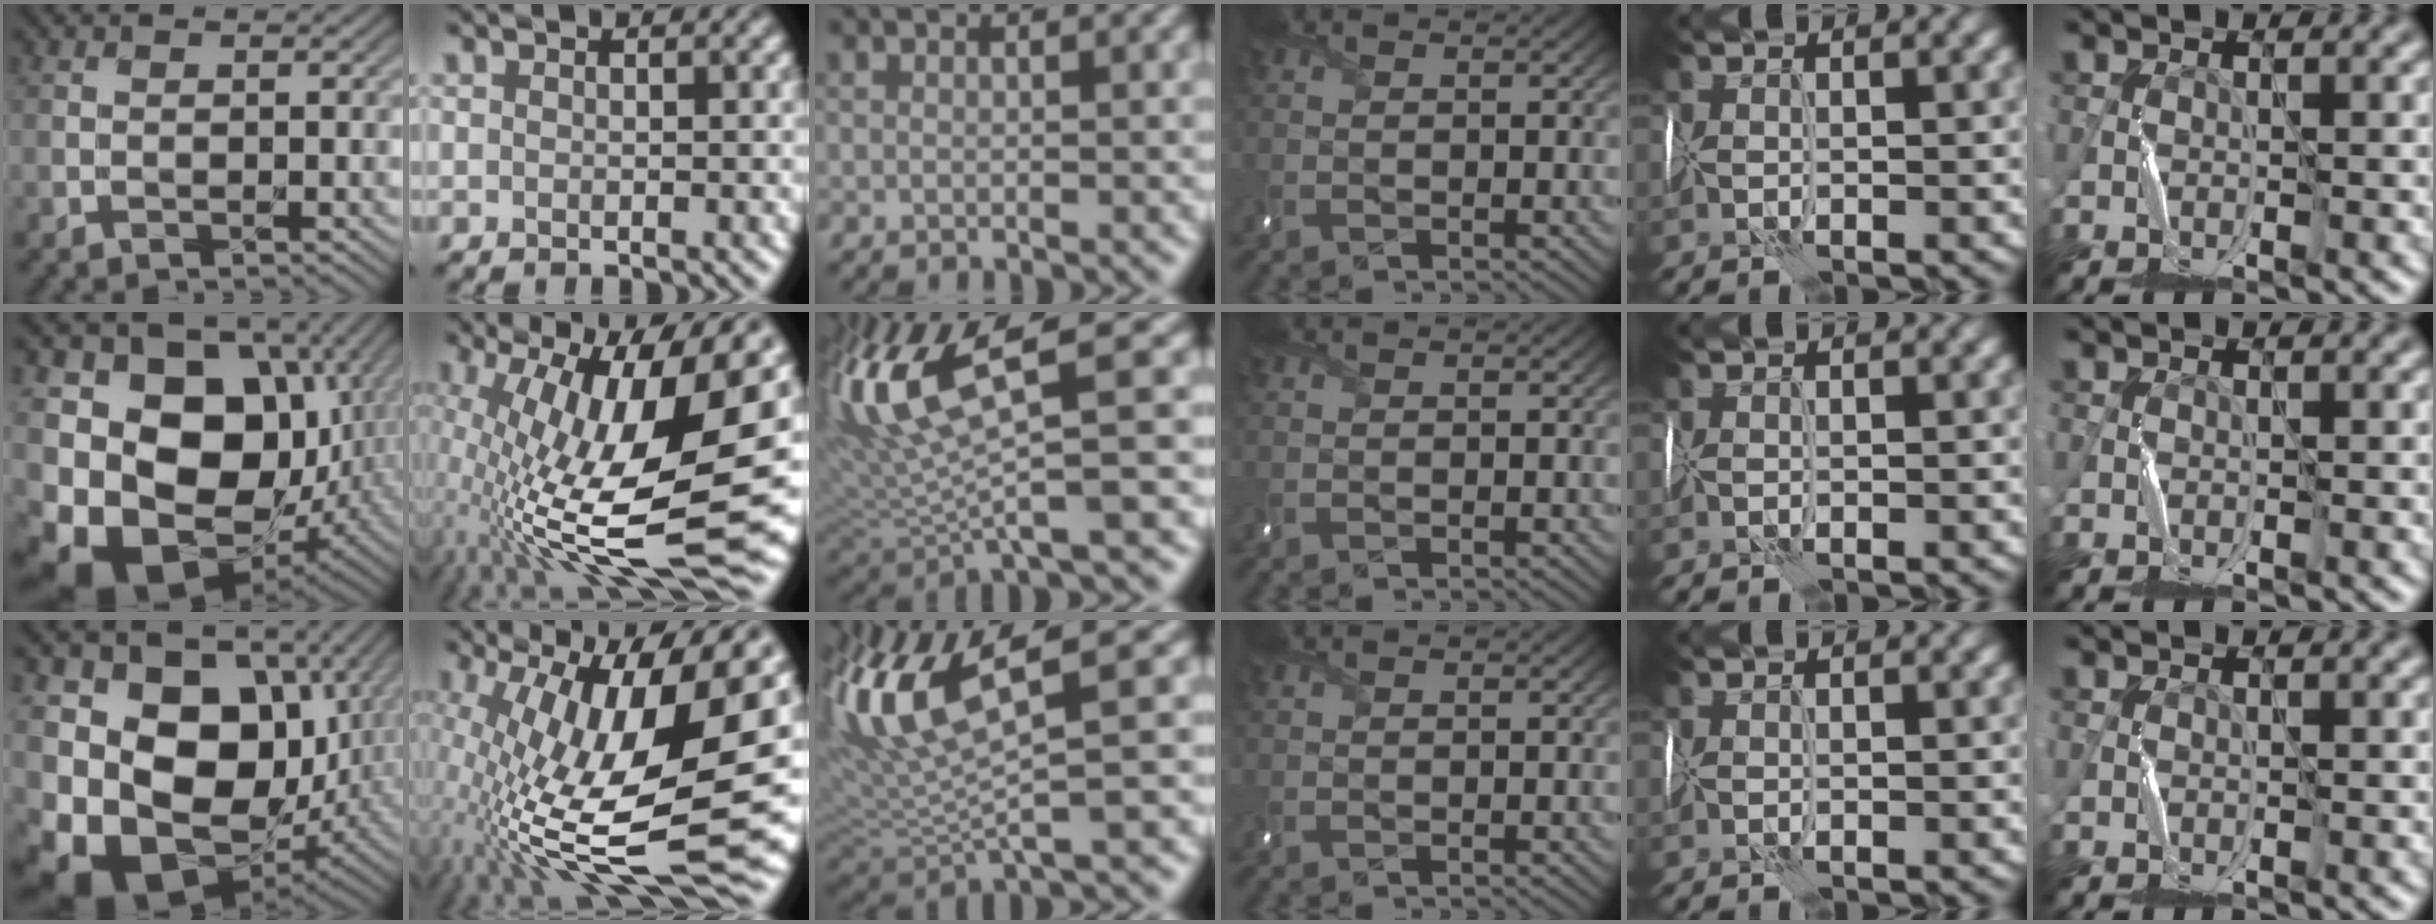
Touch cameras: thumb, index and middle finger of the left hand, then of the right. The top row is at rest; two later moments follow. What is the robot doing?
{"motion": "wrap", "object": "sponge"}